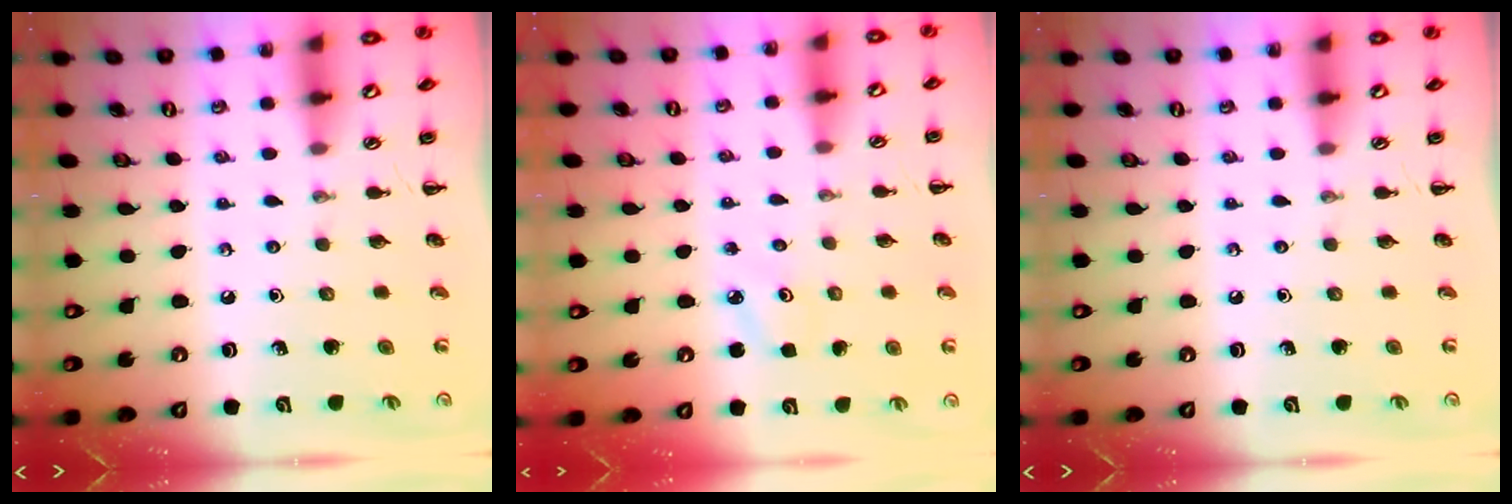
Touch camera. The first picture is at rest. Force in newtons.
{"total": 2.5, "press": 2.4, "slide": 0.7}
{"total": 0.0}